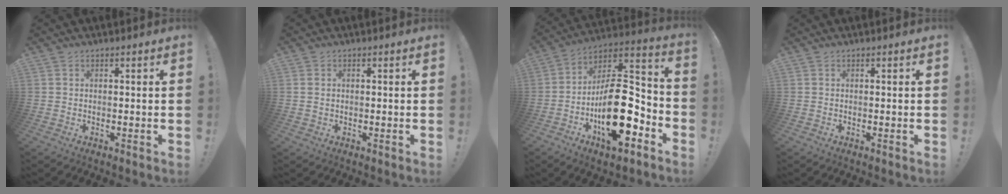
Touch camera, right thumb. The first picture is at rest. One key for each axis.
{"total": 1.5, "fx": 0.3, "fy": 1.3, "fz": 0.6, "tx": -0.005, "ty": 0.002, "tz": 0.005}
{"total": 22.8, "fx": -6.9, "fy": 10.6, "fz": 19.0, "tx": -0.312, "ty": 0.036, "tz": -0.105}
{"total": 0.0}